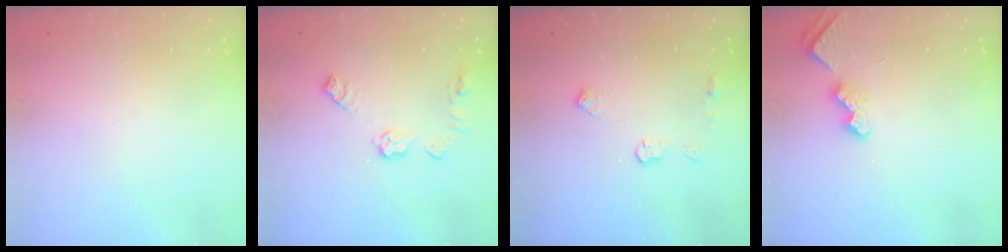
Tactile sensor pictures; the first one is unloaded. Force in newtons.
{"total": 9.7, "press": 9.7, "slide": 0.6}
{"total": 6.2, "press": 6.2, "slide": 0.3}
{"total": 6.1, "press": 6.0, "slide": 0.7}